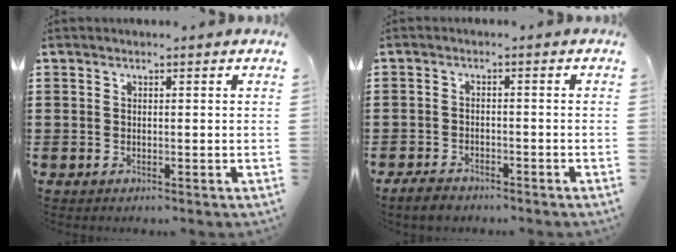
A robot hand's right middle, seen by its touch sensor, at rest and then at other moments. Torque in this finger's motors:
{"motor_torque": [0.76, -0.45, 0.01, 0.04]}